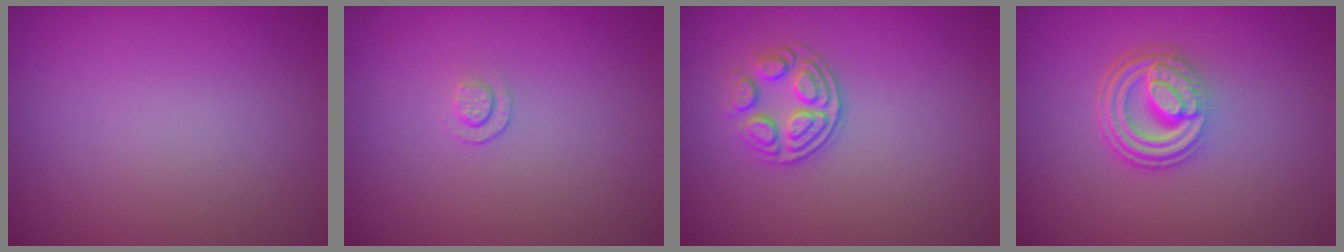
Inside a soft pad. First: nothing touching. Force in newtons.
{"total": 0.8, "press": 0.5, "slide": 0.7}
{"total": 2.9, "press": 2.5, "slide": 1.4}
{"total": 4.8, "press": 3.3, "slide": 3.5}